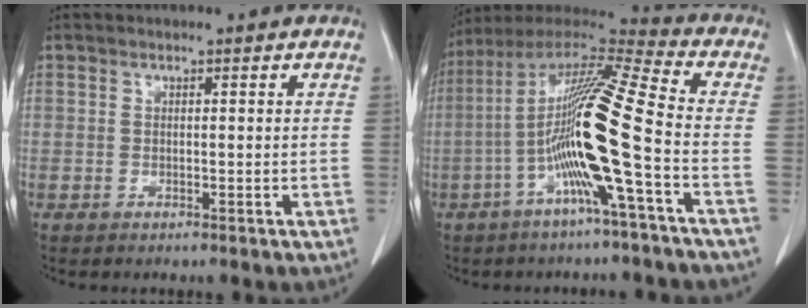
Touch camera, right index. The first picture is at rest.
{"total": 16.4, "force": [-4.2, -0.9, 15.8], "torque": [-0.297, 0.008, -0.092]}